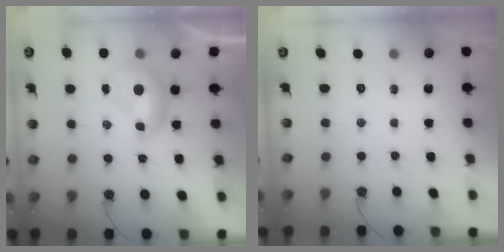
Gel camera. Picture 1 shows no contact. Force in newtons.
{"total": 0.0}